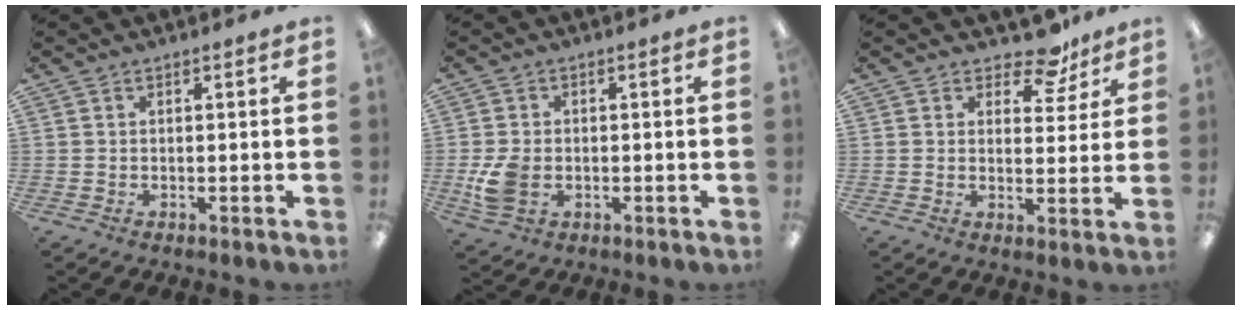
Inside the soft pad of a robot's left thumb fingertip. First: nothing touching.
{"total": 7.0, "force": [-1.5, 5.3, 4.4], "torque": [-0.079, 0.000, -0.026]}
{"total": 7.4, "force": [6.0, 3.5, 2.8], "torque": [-0.036, -0.035, 0.104]}